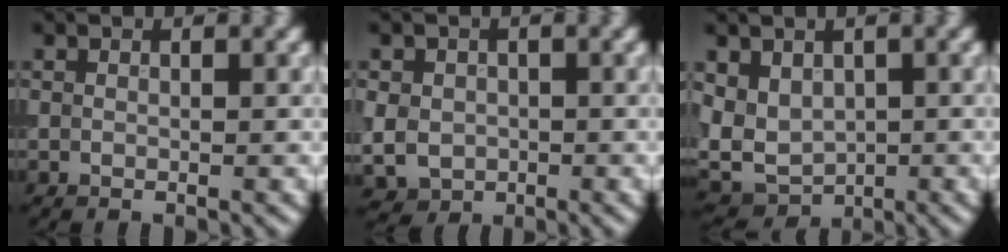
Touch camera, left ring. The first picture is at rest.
{"total": 3.3, "force": [-0.4, 2.8, 1.6], "torque": [-0.033, -0.002, -0.008]}
{"total": 4.9, "force": [0.4, 3.7, 3.2], "torque": [-0.065, -0.004, 0.008]}